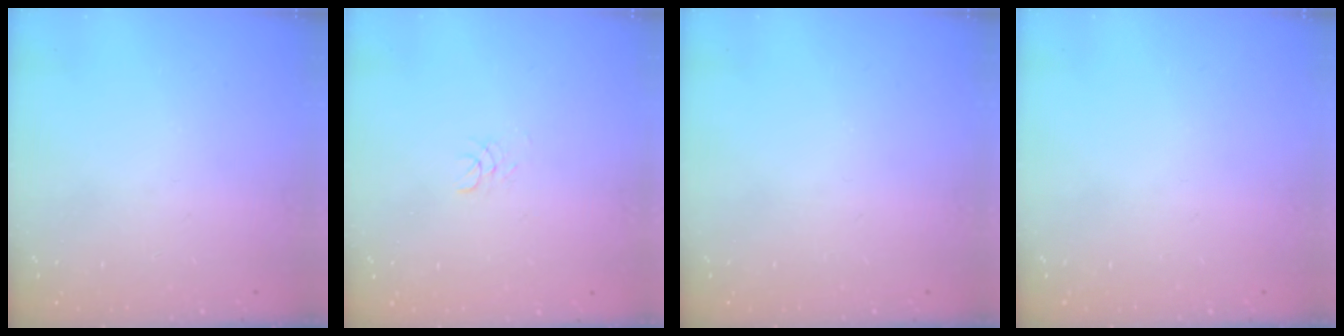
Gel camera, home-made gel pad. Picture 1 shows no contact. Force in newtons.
{"total": 1.7, "press": 1.7, "slide": 0.2}
{"total": 0.0}
{"total": 0.0}